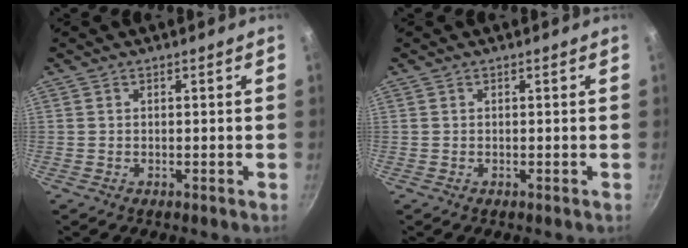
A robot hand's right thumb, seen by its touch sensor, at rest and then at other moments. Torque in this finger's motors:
{"motor_torque": [-0.21, -0.03, 0.00, 0.00, 0.00]}